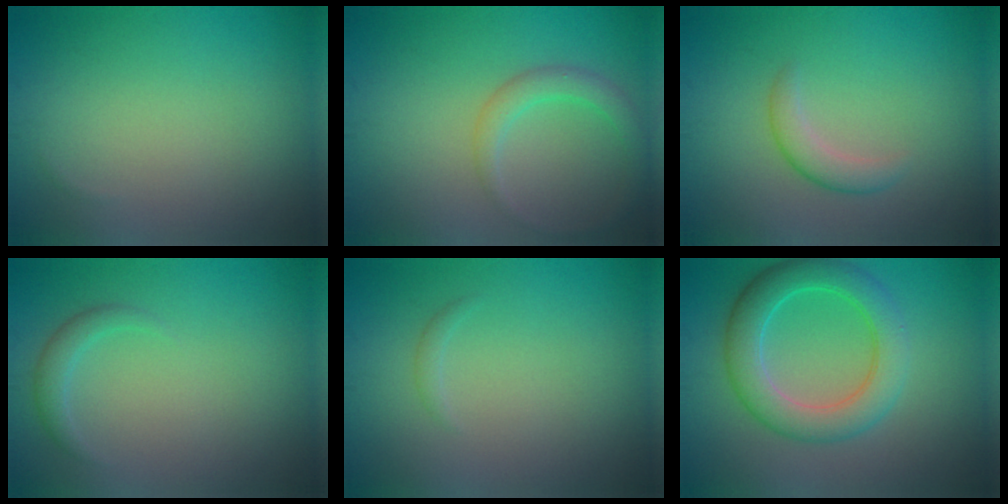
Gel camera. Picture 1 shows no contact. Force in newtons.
{"total": 2.4, "press": 2.4, "slide": 0.1}
{"total": 2.1, "press": 2.1, "slide": 0.1}
{"total": 1.5, "press": 1.5, "slide": 0.1}
{"total": 0.6, "press": 0.6, "slide": 0.1}
{"total": 5.7, "press": 5.7, "slide": 0.1}